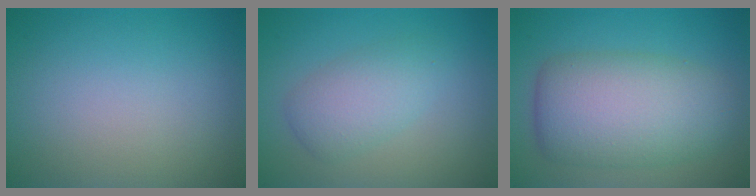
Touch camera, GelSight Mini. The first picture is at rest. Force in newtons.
{"total": 3.6, "press": 3.6, "slide": 0.1}
{"total": 8.6, "press": 8.6, "slide": 0.4}